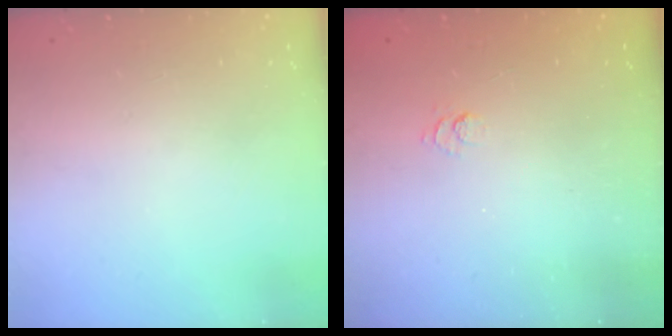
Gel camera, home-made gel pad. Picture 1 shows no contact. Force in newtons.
{"total": 2.5, "press": 2.0, "slide": 1.4}